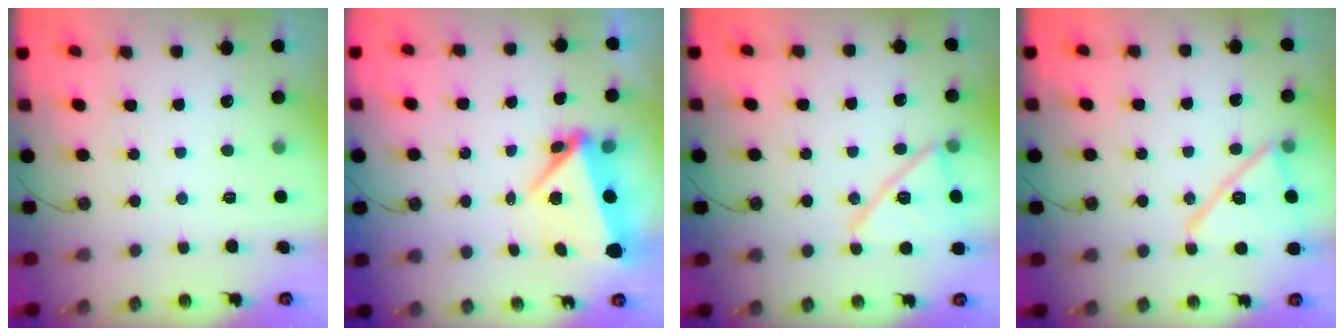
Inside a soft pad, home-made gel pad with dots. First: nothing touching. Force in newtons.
{"total": 5.9, "press": 5.5, "slide": 2.2}
{"total": 15.3, "press": 15.3, "slide": 0.2}
{"total": 15.0, "press": 15.0, "slide": 0.5}